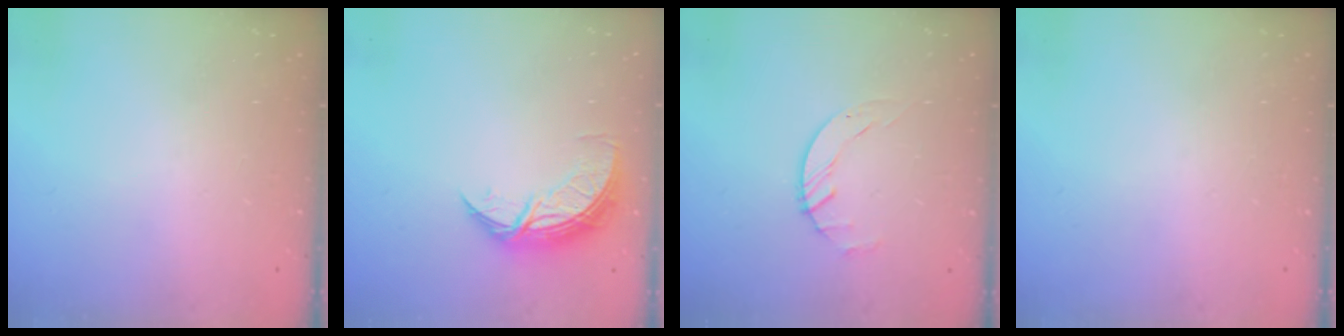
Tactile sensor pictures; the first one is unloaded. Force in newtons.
{"total": 9.6, "press": 9.6, "slide": 1.0}
{"total": 1.8, "press": 1.8, "slide": 0.3}
{"total": 0.0}